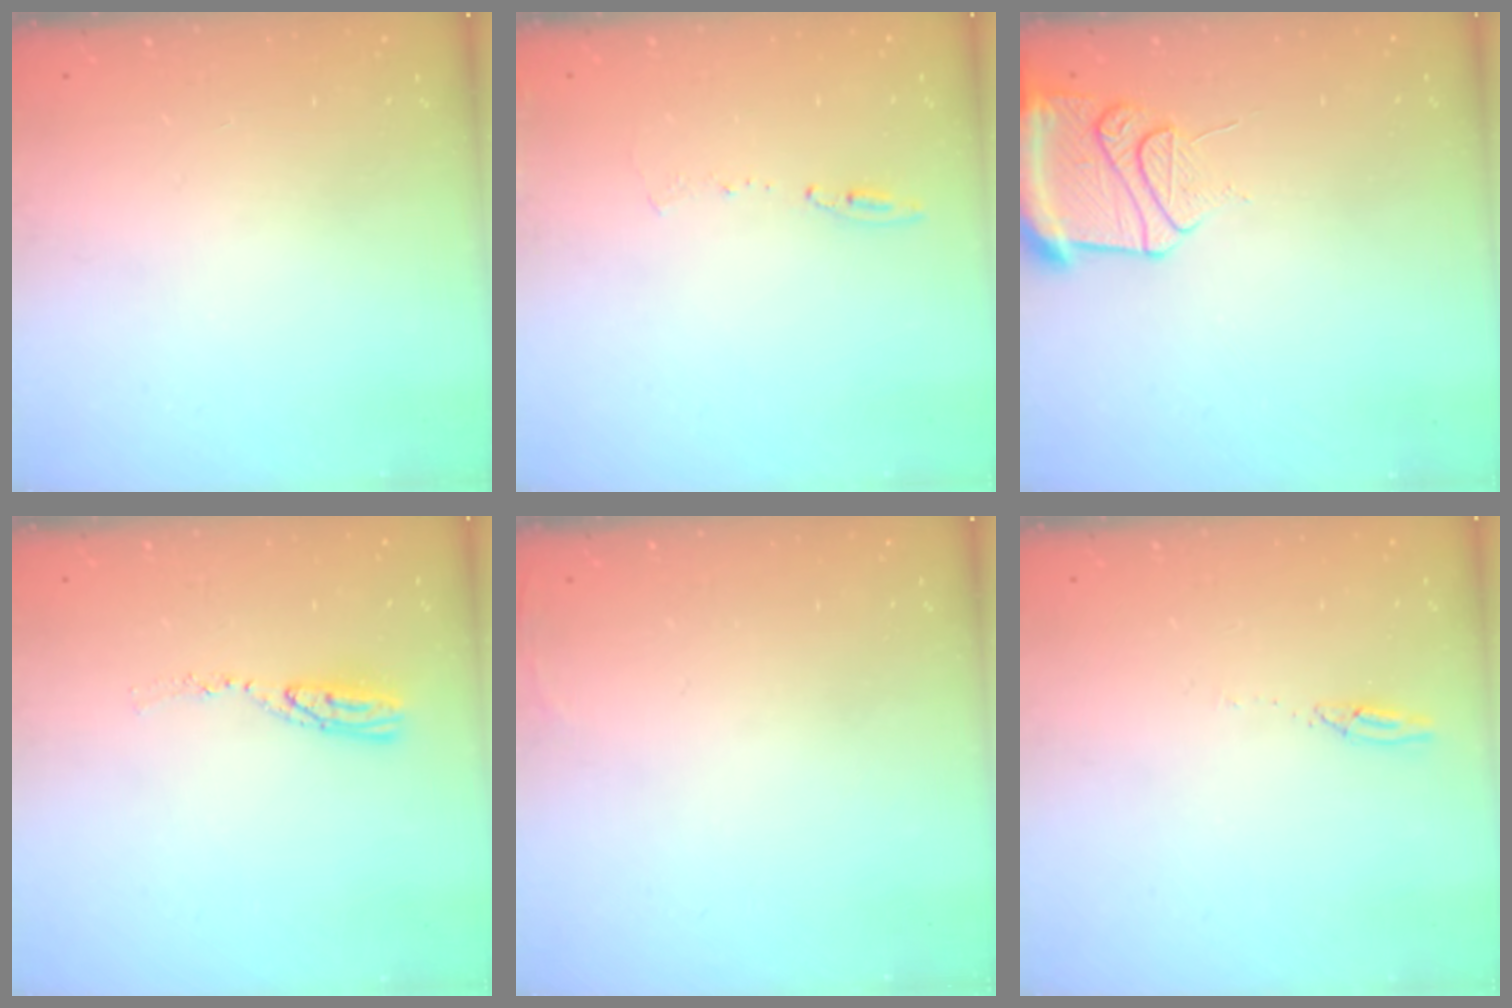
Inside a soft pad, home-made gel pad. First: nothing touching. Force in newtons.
{"total": 8.3, "press": 8.3, "slide": 0.9}
{"total": 12.9, "press": 12.8, "slide": 1.5}
{"total": 5.9, "press": 5.9, "slide": 0.5}
{"total": 2.5, "press": 2.4, "slide": 0.9}
{"total": 2.7, "press": 2.7, "slide": 0.2}